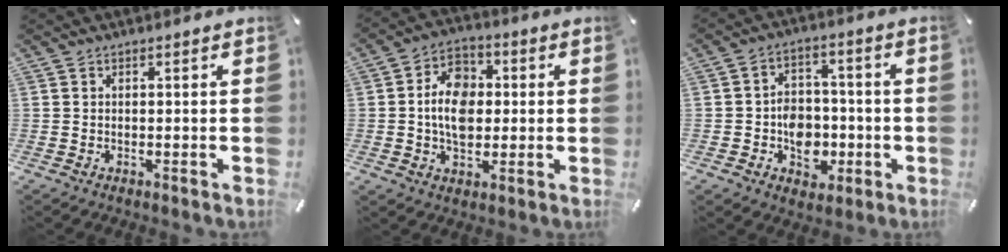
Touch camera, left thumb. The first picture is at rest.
{"total": 10.4, "force": [0.0, 7.9, 6.9], "torque": [-0.130, 0.009, -0.003]}
{"total": 9.2, "force": [-2.5, 7.8, 4.3], "torque": [-0.066, 0.028, -0.035]}